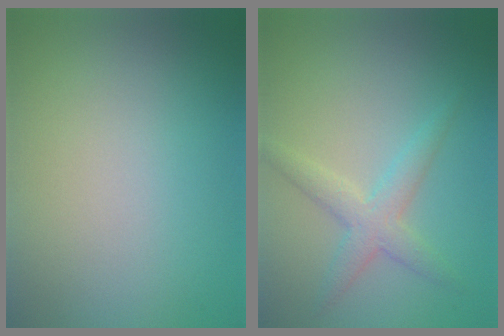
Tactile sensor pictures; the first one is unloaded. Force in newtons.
{"total": 2.8, "press": 2.8, "slide": 0.0}